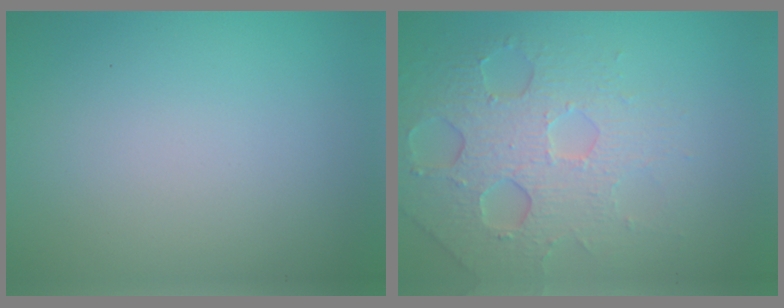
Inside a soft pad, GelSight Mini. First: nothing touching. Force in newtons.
{"total": 5.8, "press": 4.5, "slide": 3.7}